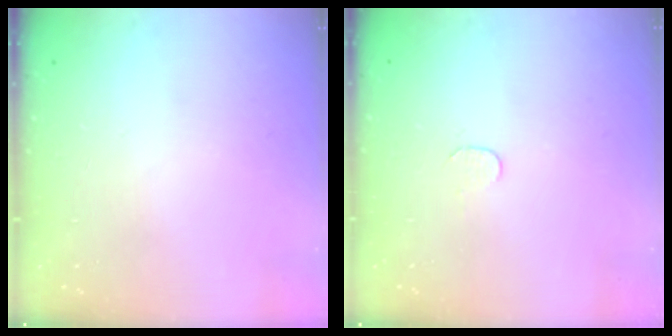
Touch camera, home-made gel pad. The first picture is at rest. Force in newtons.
{"total": 3.5, "press": 3.5, "slide": 0.3}